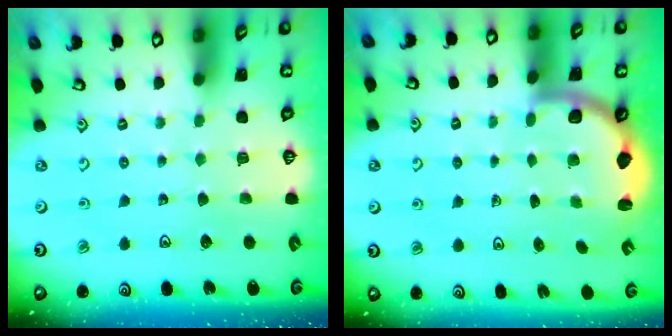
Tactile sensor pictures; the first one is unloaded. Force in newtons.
{"total": 2.6, "press": 2.5, "slide": 0.6}